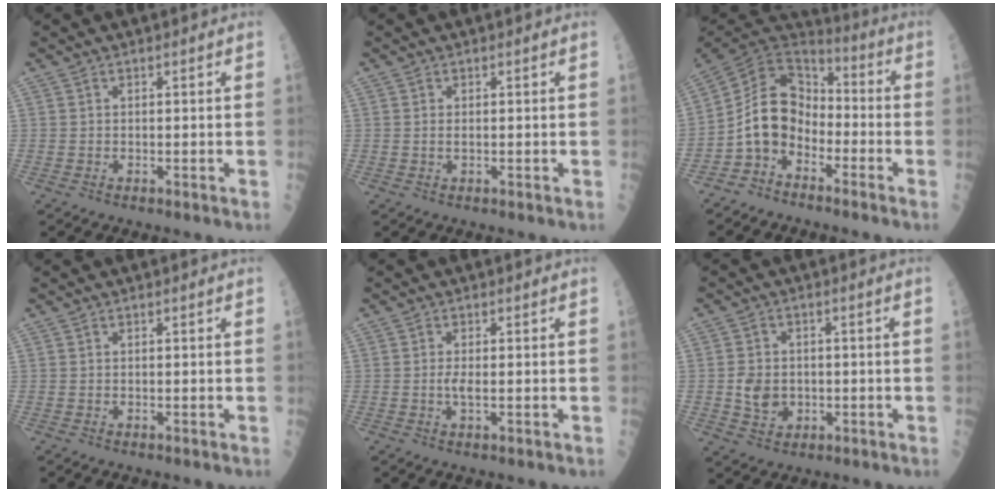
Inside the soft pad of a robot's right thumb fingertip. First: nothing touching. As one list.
[{"total": 0.6, "force": [0.1, 0.2, 0.6], "torque": [-0.010, -0.001, 0.003]}, {"total": 12.6, "force": [-4.7, 9.1, 7.4], "torque": [-0.112, 0.071, -0.098]}, {"total": 0.0}, {"total": 2.0, "force": [-0.1, 0.5, 1.9], "torque": [-0.041, -0.002, -0.003]}, {"total": 5.5, "force": [-0.5, 4.5, 3.2], "torque": [-0.037, 0.001, -0.004]}]